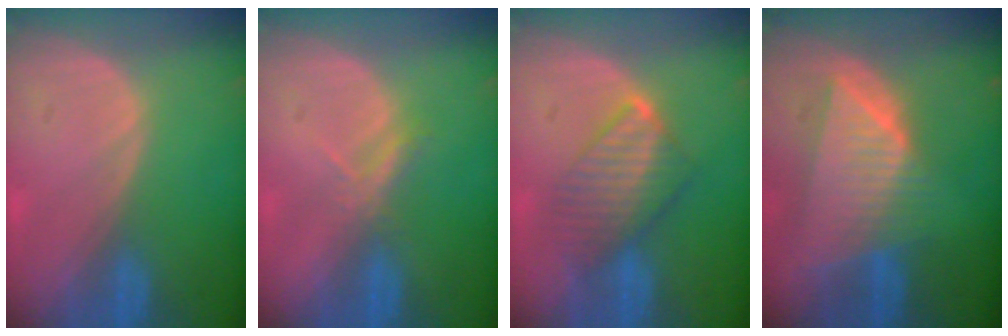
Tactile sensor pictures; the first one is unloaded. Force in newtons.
{"total": 2.3, "press": 2.1, "slide": 0.9}
{"total": 6.5, "press": 6.4, "slide": 0.6}
{"total": 8.8, "press": 7.9, "slide": 3.9}